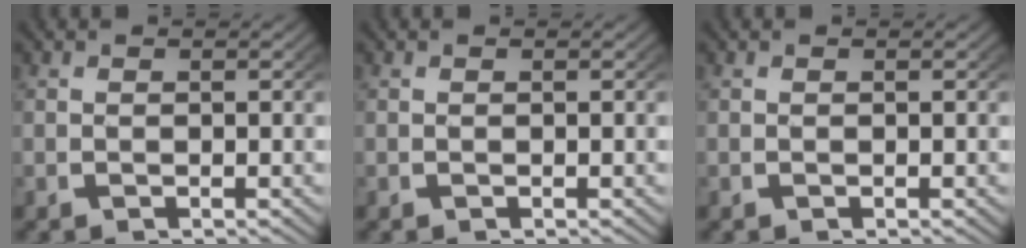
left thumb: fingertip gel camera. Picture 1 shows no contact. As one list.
[{"total": 0.0}, {"total": 0.0}]